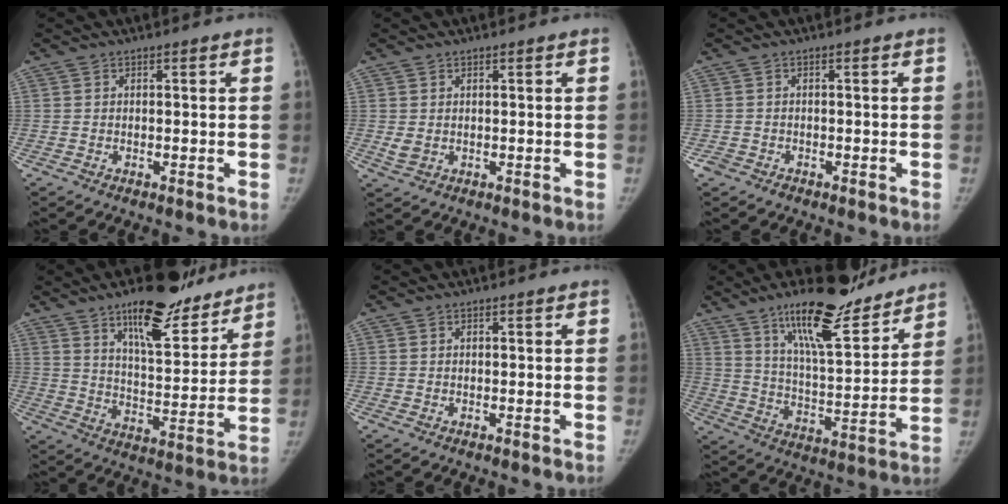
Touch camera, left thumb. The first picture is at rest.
{"total": 1.9, "force": [0.3, 1.5, 1.2], "torque": [-0.020, -0.007, 0.013]}
{"total": 1.7, "force": [-1.1, 1.2, 0.4], "torque": [-0.005, 0.005, -0.019]}
{"total": 17.7, "force": [12.6, 6.1, 10.8], "torque": [-0.113, -0.077, 0.197]}
{"total": 0.0}
{"total": 18.5, "force": [13.9, 4.6, 11.4], "torque": [-0.147, -0.084, 0.231]}